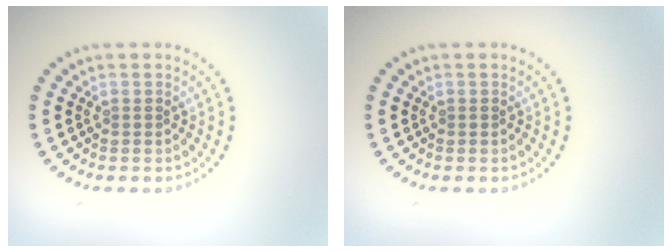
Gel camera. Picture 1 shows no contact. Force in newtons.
{"total": 0.0}